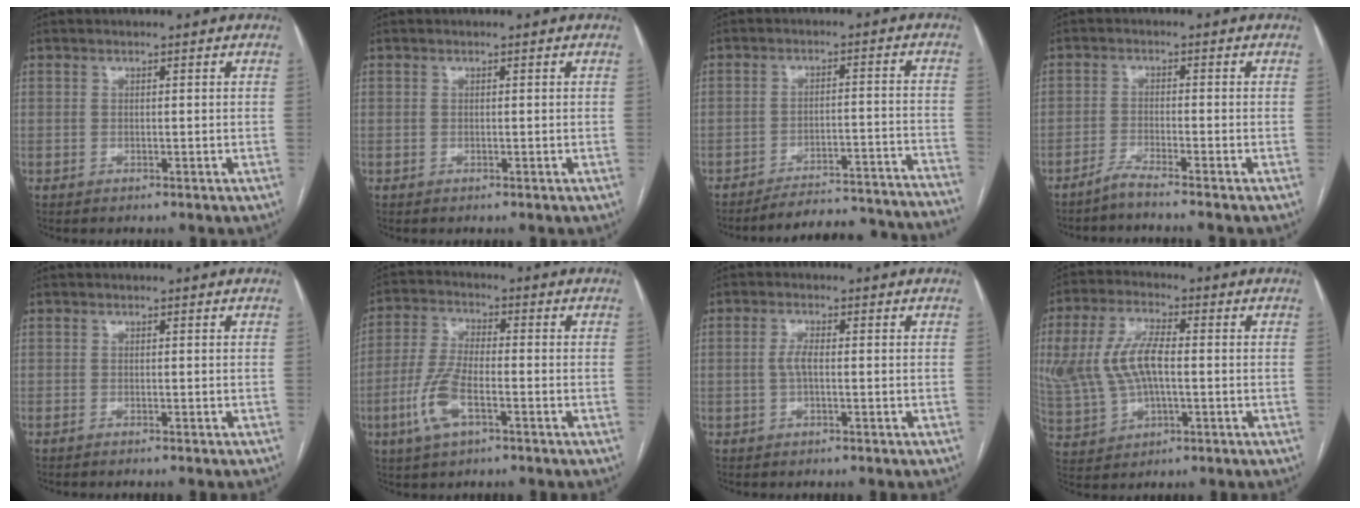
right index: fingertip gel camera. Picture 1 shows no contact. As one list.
[{"total": 0.0}, {"total": 23.9, "force": [-23.2, 0.2, 5.6], "torque": [-0.030, -0.005, -0.291]}, {"total": 3.4, "force": [-3.0, -1.2, 1.1], "torque": [-0.027, -0.008, -0.056]}, {"total": 1.4, "force": [-1.2, -0.1, 0.6], "torque": [-0.007, 0.000, -0.015]}, {"total": 8.6, "force": [-3.5, 2.6, 7.4], "torque": [-0.169, -0.004, -0.068]}, {"total": 2.3, "force": [-0.2, 0.6, 2.2], "torque": [-0.048, 0.002, -0.003]}, {"total": 13.7, "force": [0.7, 6.8, 11.8], "torque": [-0.278, 0.013, 0.021]}]